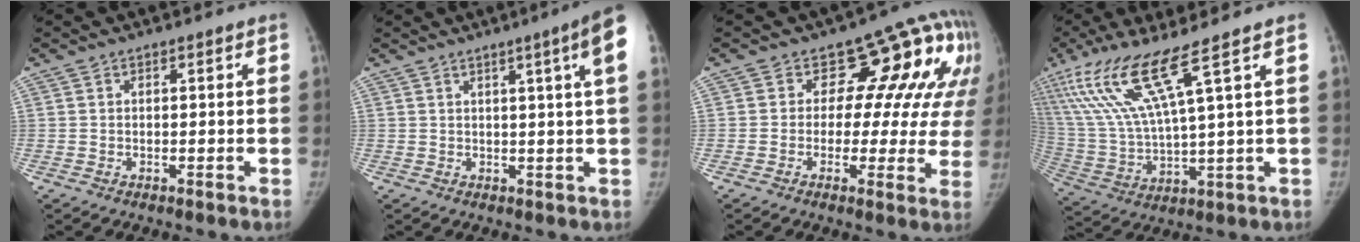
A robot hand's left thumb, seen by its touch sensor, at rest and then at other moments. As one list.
[{"total": 7.5, "force": [3.0, -0.9, 6.9], "torque": [-0.085, -0.003, 0.033]}, {"total": 14.9, "force": [5.4, 9.3, 10.3], "torque": [-0.066, -0.011, 0.045]}, {"total": 15.1, "force": [8.3, 0.6, 12.6], "torque": [-0.282, -0.035, 0.170]}]